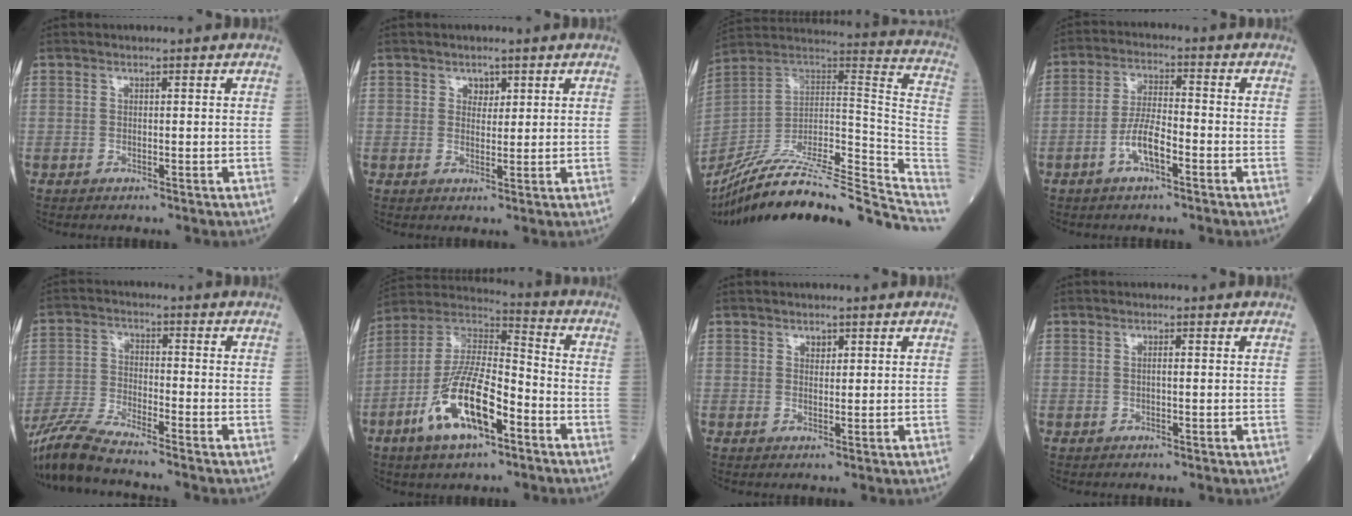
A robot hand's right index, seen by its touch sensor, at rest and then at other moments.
{"total": 1.8, "force": [1.0, 1.3, 0.8], "torque": [-0.006, -0.003, 0.015]}
{"total": 29.3, "force": [-25.0, 2.6, 15.1], "torque": [-0.171, 0.004, -0.378]}
{"total": 6.0, "force": [-2.7, 1.5, 5.2], "torque": [-0.105, 0.006, -0.053]}
{"total": 8.7, "force": [-7.9, -0.5, 3.7], "torque": [-0.081, -0.026, -0.157]}
{"total": 15.5, "force": [-6.6, 4.8, 13.2], "torque": [-0.266, 0.005, -0.122]}
{"total": 1.2, "force": [0.7, 0.7, 0.5], "torque": [-0.005, -0.003, 0.010]}
{"total": 0.9, "force": [0.0, 0.1, 0.9], "torque": [-0.018, 0.001, -0.001]}